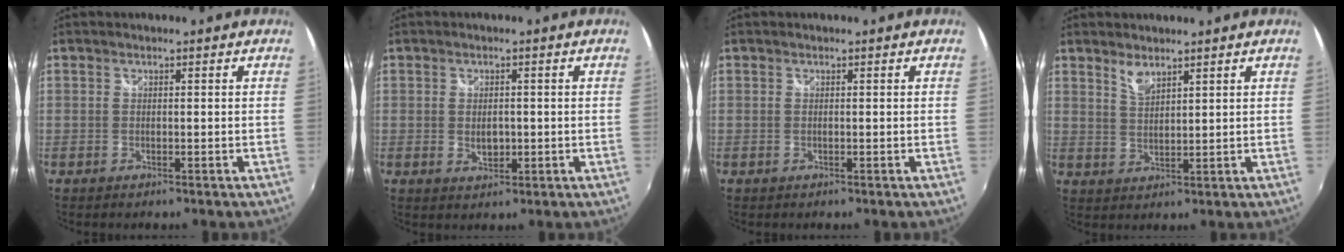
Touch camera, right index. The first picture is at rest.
{"total": 3.0, "force": [-0.3, 2.1, 2.1], "torque": [-0.035, 0.000, -0.002]}
{"total": 0.0}
{"total": 3.2, "force": [2.6, 0.9, 1.7], "torque": [-0.029, -0.001, 0.047]}